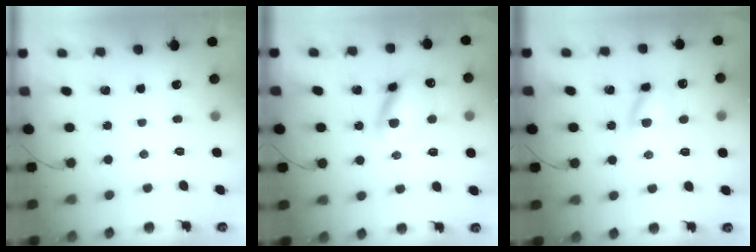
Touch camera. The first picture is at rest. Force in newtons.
{"total": 11.5, "press": 11.3, "slide": 2.0}
{"total": 8.2, "press": 8.0, "slide": 1.8}